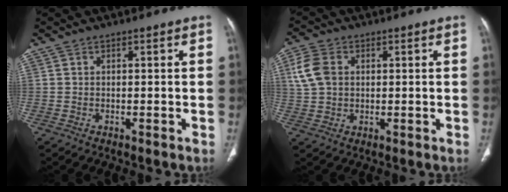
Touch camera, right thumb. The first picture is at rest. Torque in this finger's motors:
{"motor_torque": [0.29, 0.48, 0.87, -0.01, 0.05]}